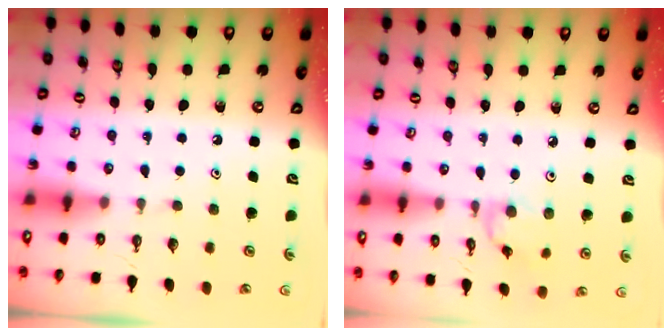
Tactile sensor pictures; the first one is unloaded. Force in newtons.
{"total": 3.4, "press": 3.4, "slide": 0.4}